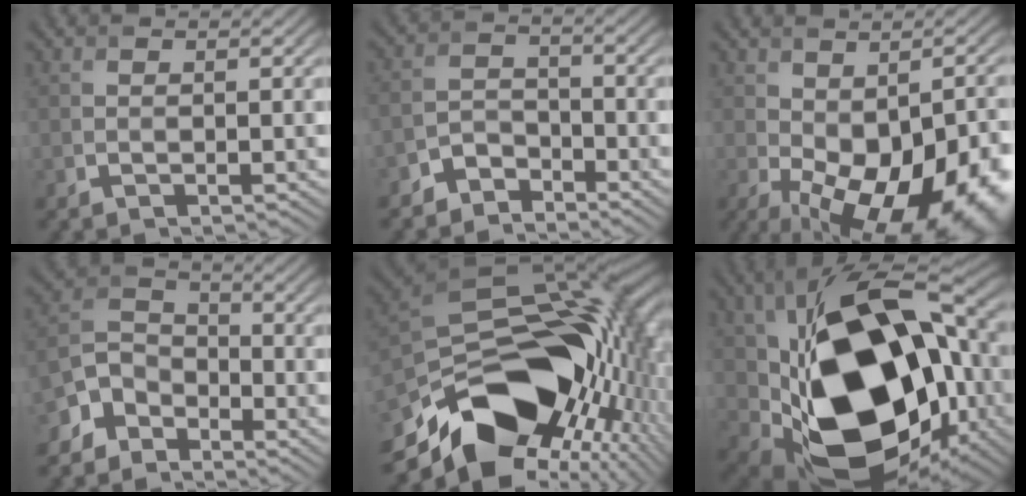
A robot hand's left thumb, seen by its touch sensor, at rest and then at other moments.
{"total": 3.9, "force": [-3.5, 1.8, 0.5], "torque": [-0.012, 0.005, -0.081]}
{"total": 16.2, "force": [-5.5, 8.4, 12.8], "torque": [-0.184, -0.036, -0.056]}
{"total": 6.0, "force": [-4.7, 3.4, 1.5], "torque": [-0.042, 0.000, -0.113]}
{"total": 19.6, "force": [-7.7, 12.3, 13.2], "torque": [-0.244, -0.040, -0.120]}
{"total": 21.0, "force": [-1.2, 13.6, 15.9], "torque": [-0.314, -0.039, -0.005]}